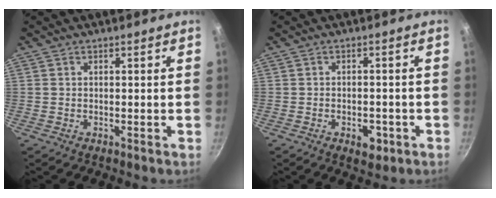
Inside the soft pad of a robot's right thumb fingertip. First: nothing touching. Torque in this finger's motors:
{"motor_torque": [-0.28, 0.17, -0.17, 0.07, -0.01]}